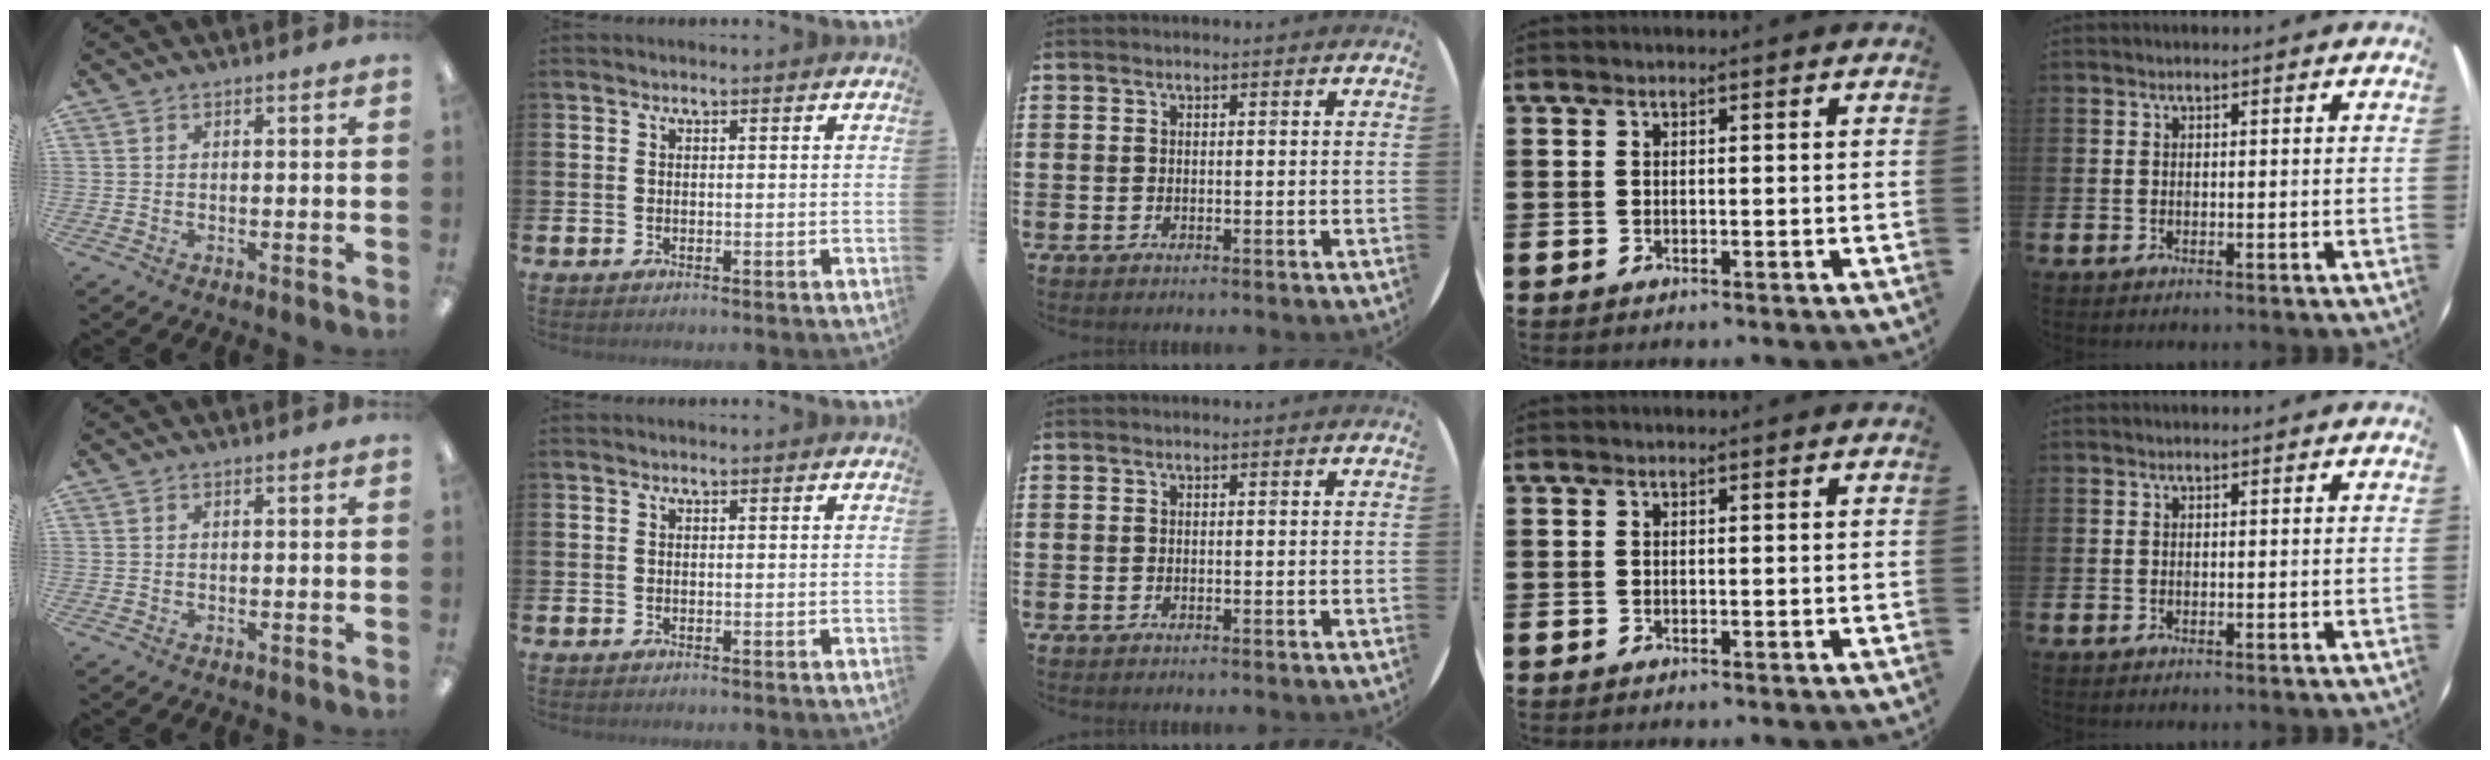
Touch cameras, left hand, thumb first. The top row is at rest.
{}